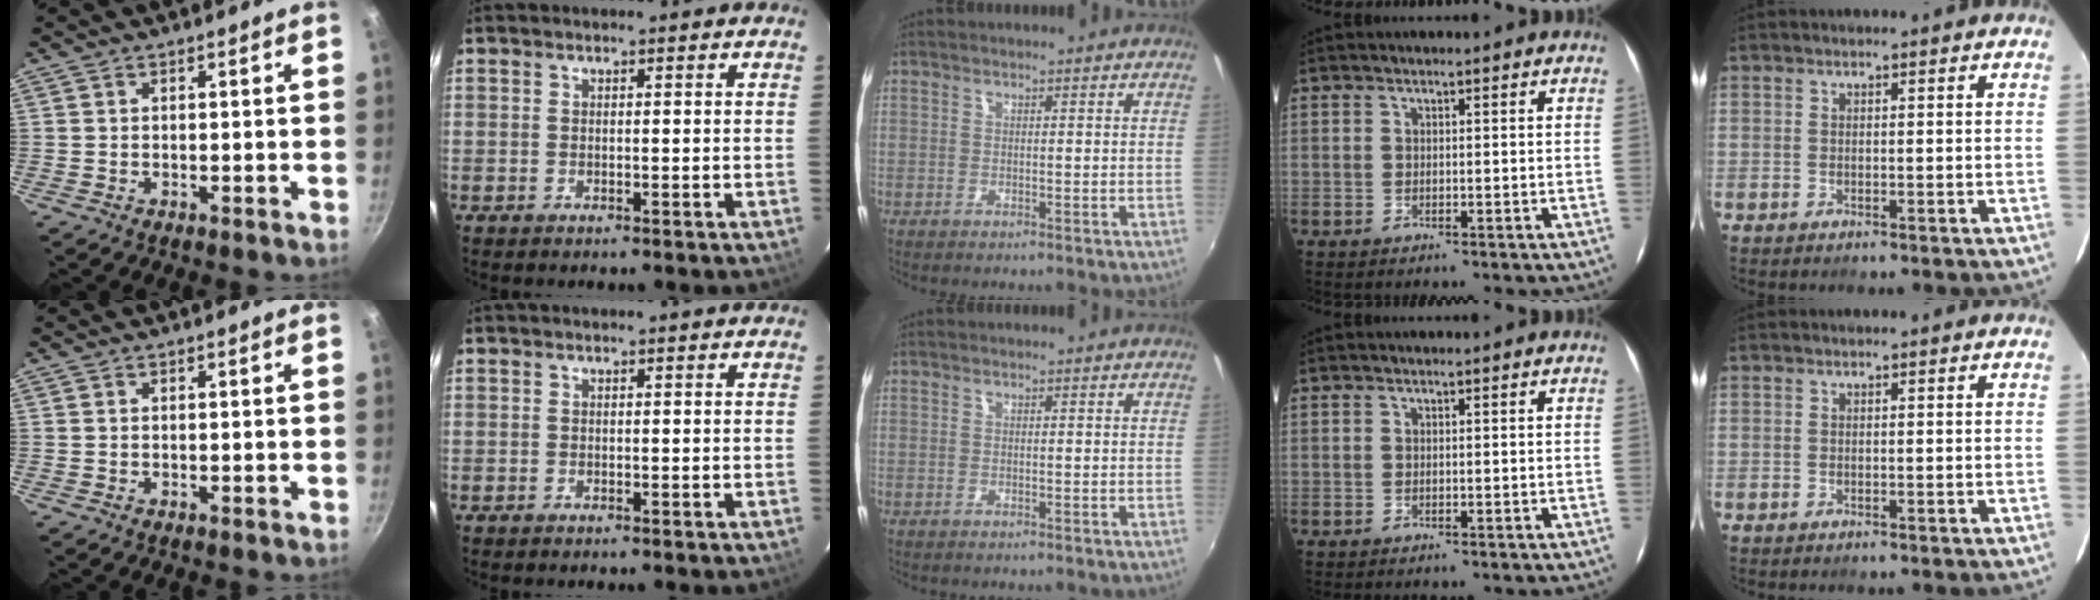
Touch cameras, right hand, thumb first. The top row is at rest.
{}